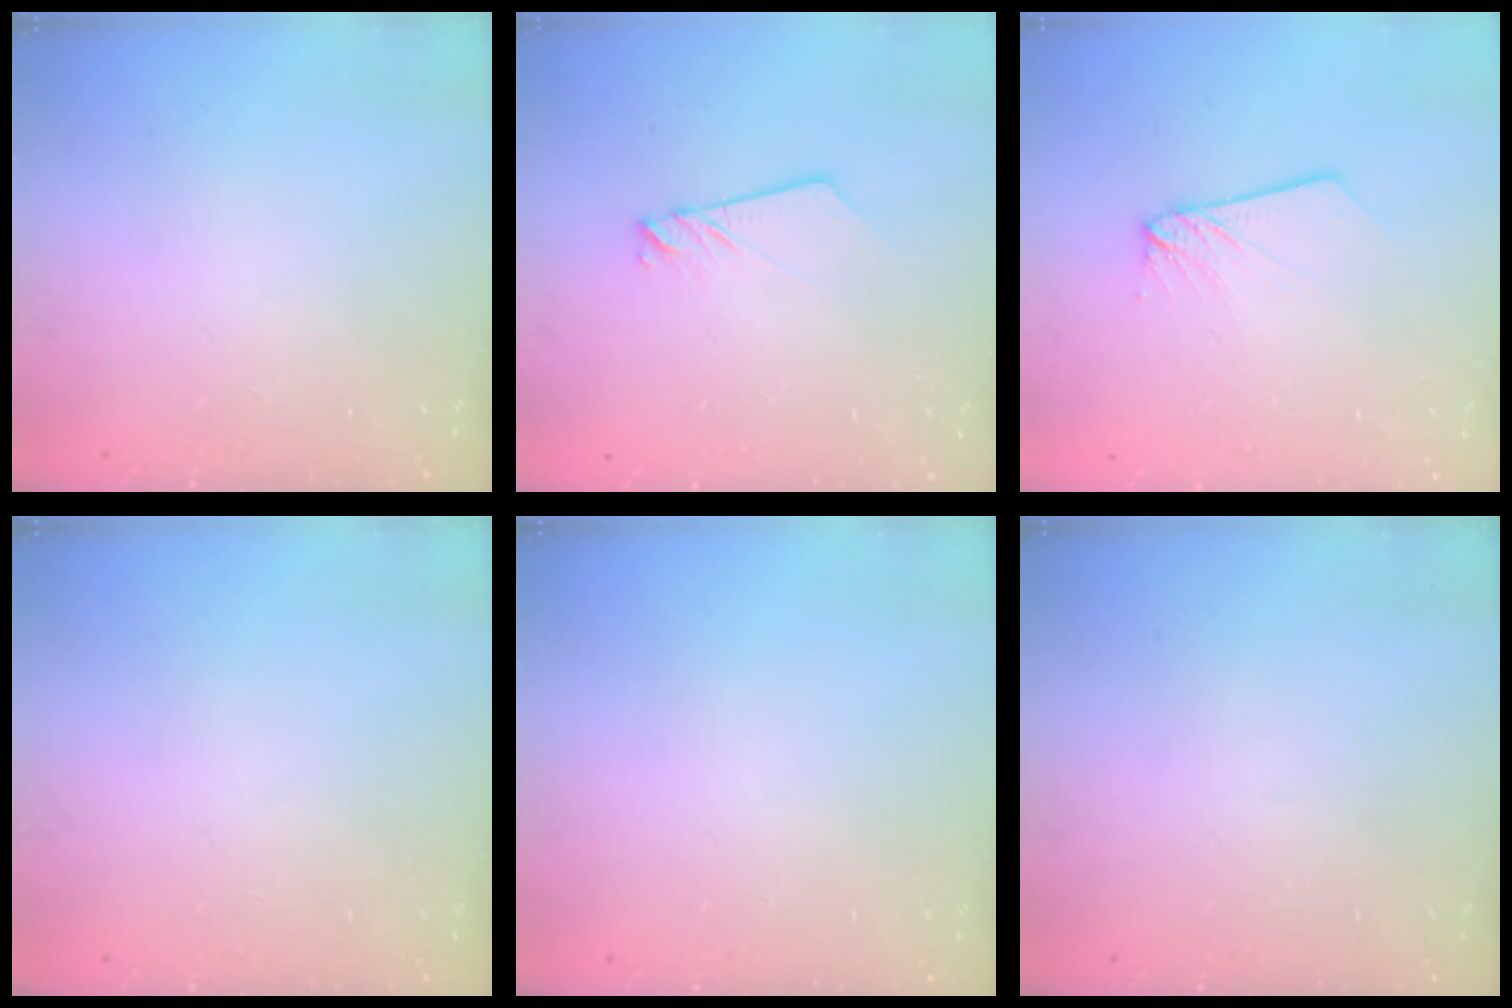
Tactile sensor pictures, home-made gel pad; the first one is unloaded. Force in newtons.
{"total": 2.2, "press": 2.2, "slide": 0.0}
{"total": 2.2, "press": 2.2, "slide": 0.2}
{"total": 0.0}
{"total": 0.0}
{"total": 0.0}